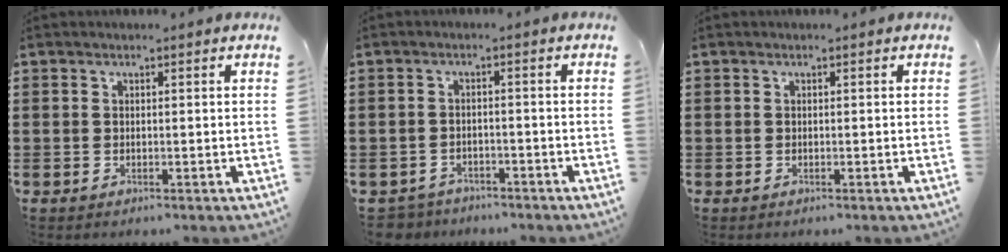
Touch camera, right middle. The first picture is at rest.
{"total": 2.7, "force": [-2.6, 0.6, -0.2], "torque": [-0.005, -0.001, -0.059]}
{"total": 0.0}